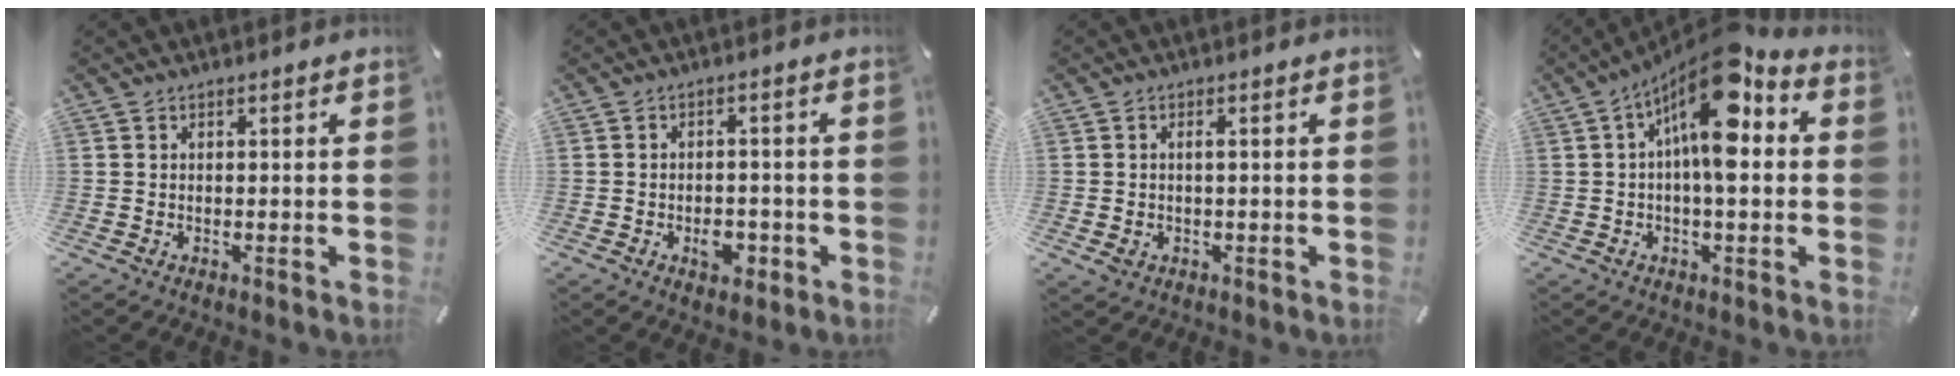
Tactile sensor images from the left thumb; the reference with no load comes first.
{"total": 4.7, "force": [-2.0, 3.1, 2.9], "torque": [-0.036, 0.007, -0.032]}
{"total": 1.5, "force": [-0.2, 0.8, 1.3], "torque": [-0.026, 0.003, -0.004]}
{"total": 13.9, "force": [4.0, 4.9, 12.4], "torque": [-0.213, -0.032, 0.061]}